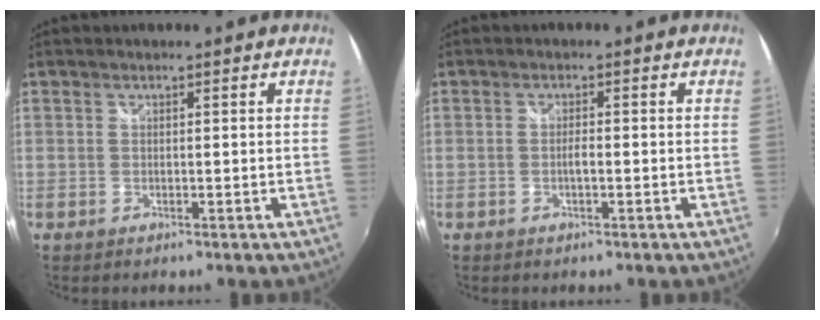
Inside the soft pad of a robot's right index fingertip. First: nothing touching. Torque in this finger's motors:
{"motor_torque": [0.41, -0.10, 0.15, 0.04]}